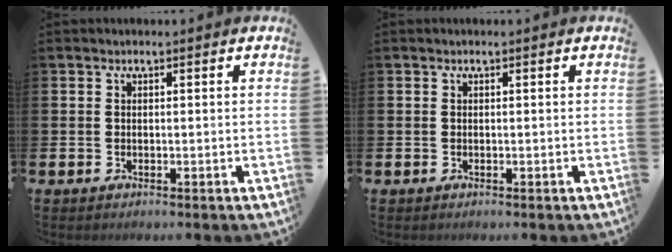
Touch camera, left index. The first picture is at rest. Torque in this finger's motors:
{"motor_torque": [0.00, 0.01, 0.00, 0.02]}